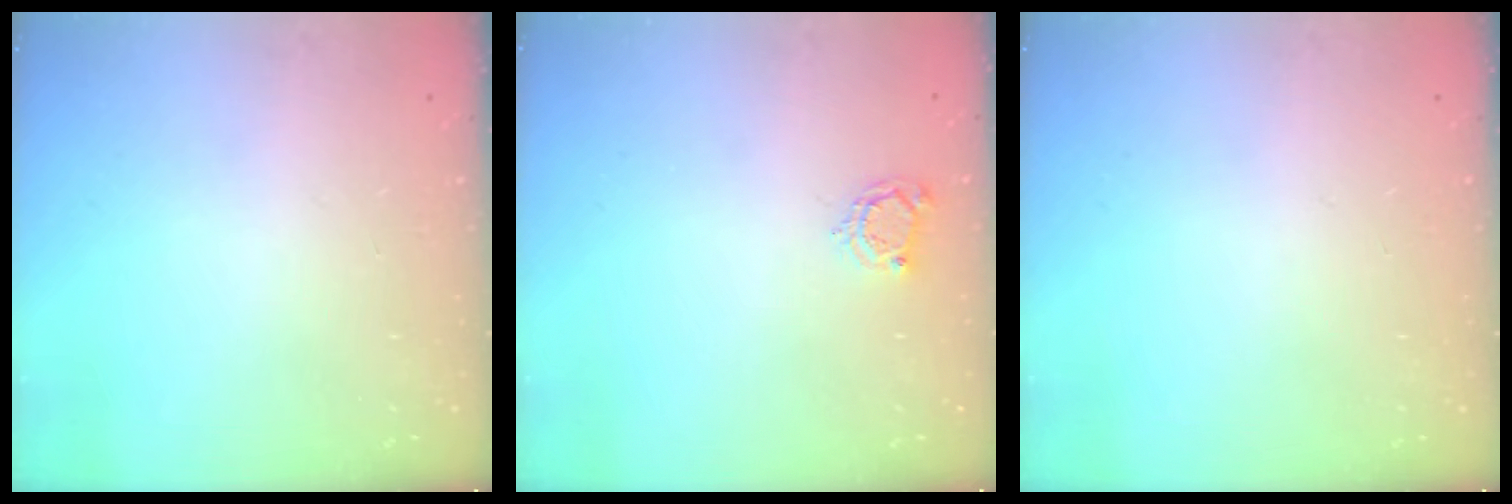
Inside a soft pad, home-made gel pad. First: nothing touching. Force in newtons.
{"total": 3.8, "press": 3.8, "slide": 0.3}
{"total": 0.0}